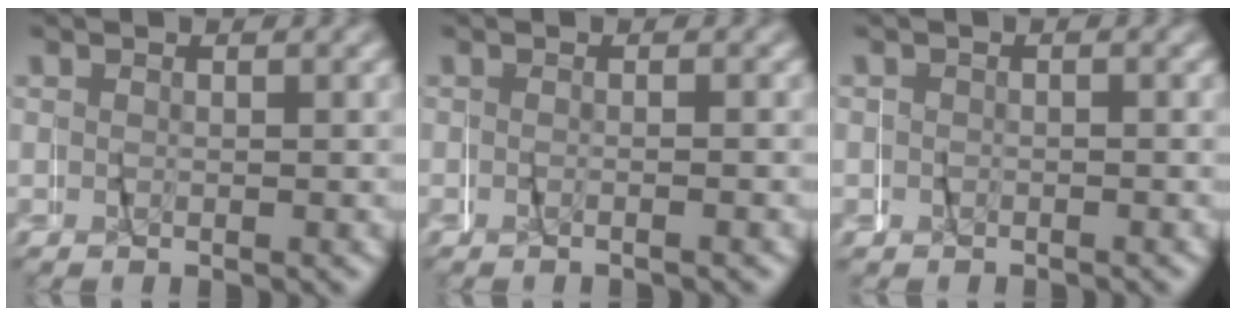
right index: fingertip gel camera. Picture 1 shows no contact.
{"total": 1.0, "force": [-0.9, -0.4, 0.0], "torque": [-0.015, 0.003, -0.017]}
{"total": 1.0, "force": [0.0, 0.8, -0.6], "torque": [-0.002, 0.009, -0.005]}